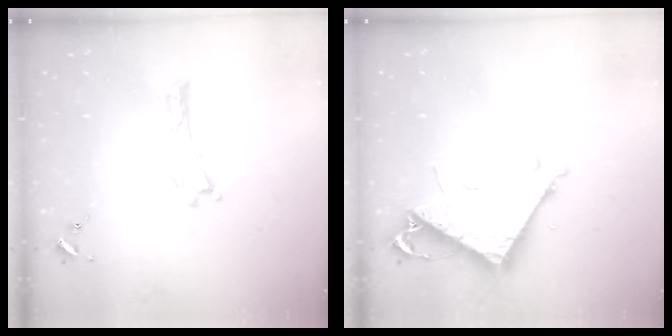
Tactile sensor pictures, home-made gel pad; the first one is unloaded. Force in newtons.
{"total": 7.3, "press": 7.3, "slide": 0.8}